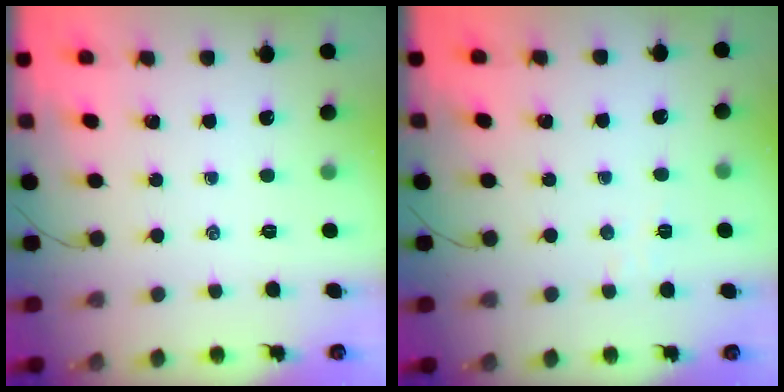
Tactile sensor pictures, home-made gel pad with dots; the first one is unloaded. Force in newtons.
{"total": 3.1, "press": 2.9, "slide": 0.9}